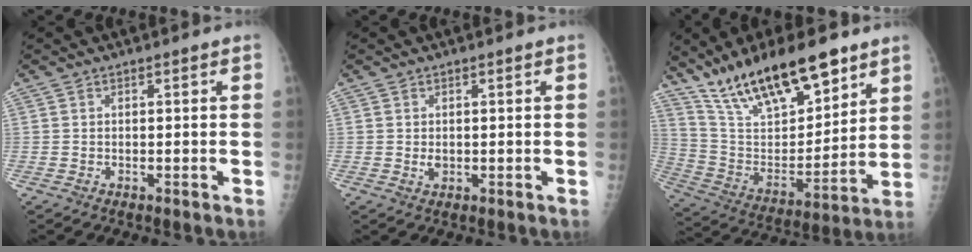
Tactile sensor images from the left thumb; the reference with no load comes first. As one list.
[{"total": 1.4, "force": [0.1, 1.0, 0.9], "torque": [-0.012, -0.001, 0.006]}, {"total": 22.3, "force": [15.6, 7.9, 13.9], "torque": [-0.204, -0.057, 0.284]}]